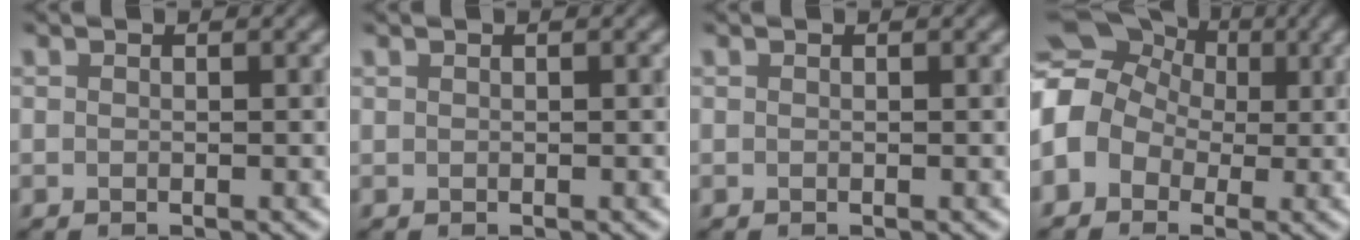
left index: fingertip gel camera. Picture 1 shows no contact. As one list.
[{"total": 0.0}, {"total": 0.0}, {"total": 9.3, "force": [0.9, 8.1, 4.5], "torque": [-0.095, 0.025, -0.029]}]